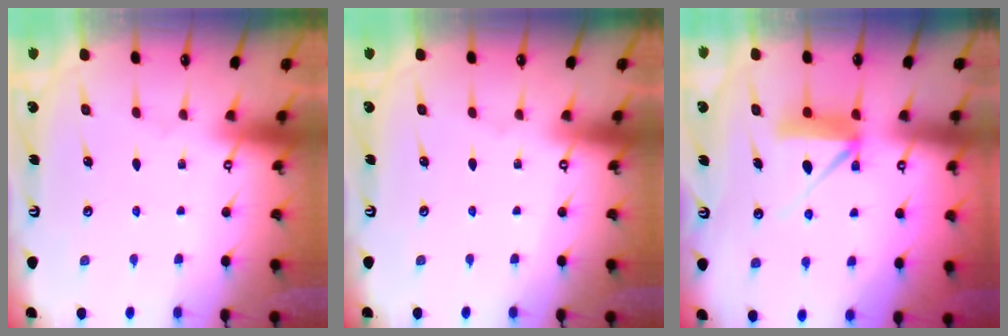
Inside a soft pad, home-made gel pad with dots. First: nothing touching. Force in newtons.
{"total": 0.0}
{"total": 10.0, "press": 10.0, "slide": 0.3}